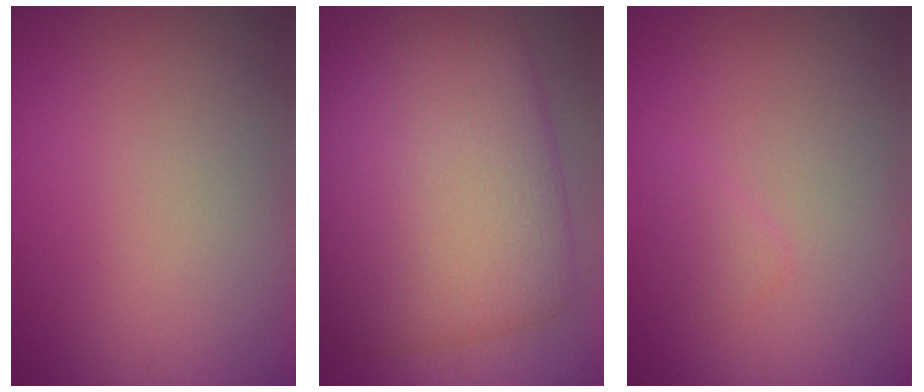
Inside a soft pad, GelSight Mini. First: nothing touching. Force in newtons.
{"total": 13.5, "press": 13.5, "slide": 0.6}
{"total": 0.9, "press": 0.9, "slide": 0.0}